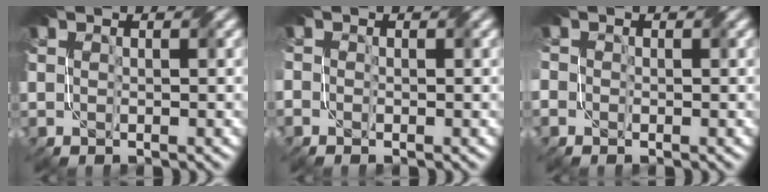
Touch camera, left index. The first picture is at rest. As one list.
[{"total": 1.0, "force": [-0.1, 0.9, 0.4], "torque": [-0.008, 0.007, -0.010]}, {"total": 2.3, "force": [0.0, 2.1, 0.9], "torque": [-0.022, 0.012, -0.019]}]